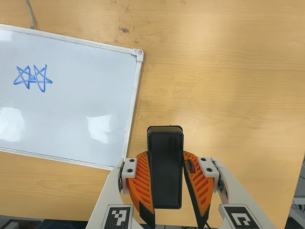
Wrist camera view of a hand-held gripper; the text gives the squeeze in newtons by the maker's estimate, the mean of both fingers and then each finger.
{"total": 7.8, "left": 6.3, "right": 9.4}